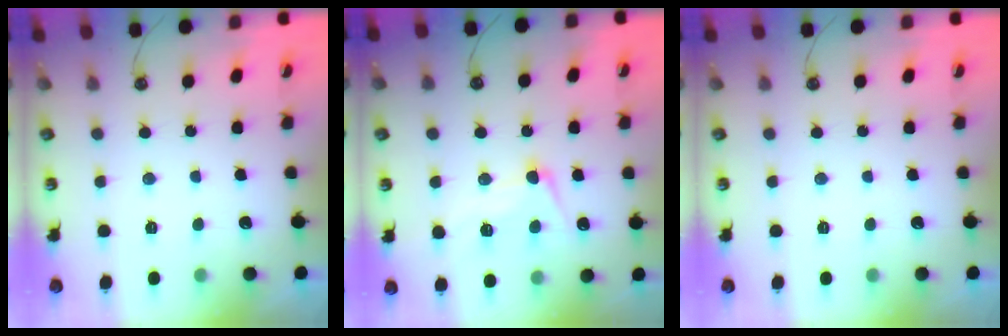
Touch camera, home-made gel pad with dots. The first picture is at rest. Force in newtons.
{"total": 8.1, "press": 8.0, "slide": 1.2}
{"total": 0.0}